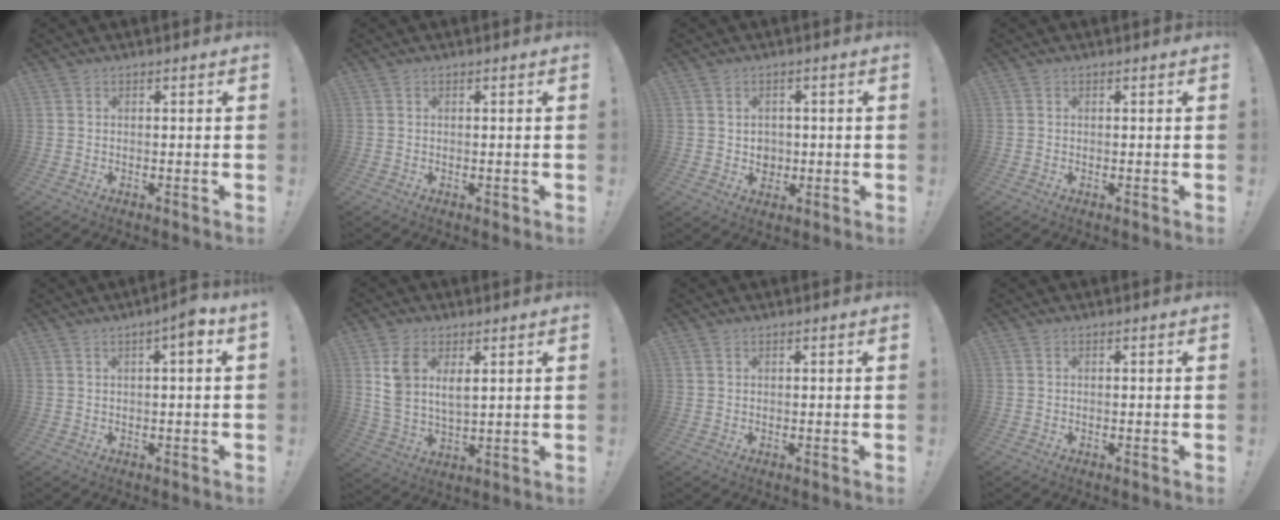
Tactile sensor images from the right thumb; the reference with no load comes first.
{"total": 0.6, "force": [0.1, 0.4, 0.5], "torque": [-0.009, 0.001, 0.001]}
{"total": 4.2, "force": [0.7, 4.0, 1.0], "torque": [-0.006, -0.008, 0.013]}
{"total": 0.0}
{"total": 3.8, "force": [1.0, -0.1, 3.7], "torque": [-0.048, -0.009, 0.007]}
{"total": 8.6, "force": [3.7, 4.9, 6.0], "torque": [-0.101, -0.012, 0.069]}
{"total": 0.6, "force": [0.5, 0.3, 0.3], "torque": [-0.010, 0.002, 0.011]}
{"total": 0.0}